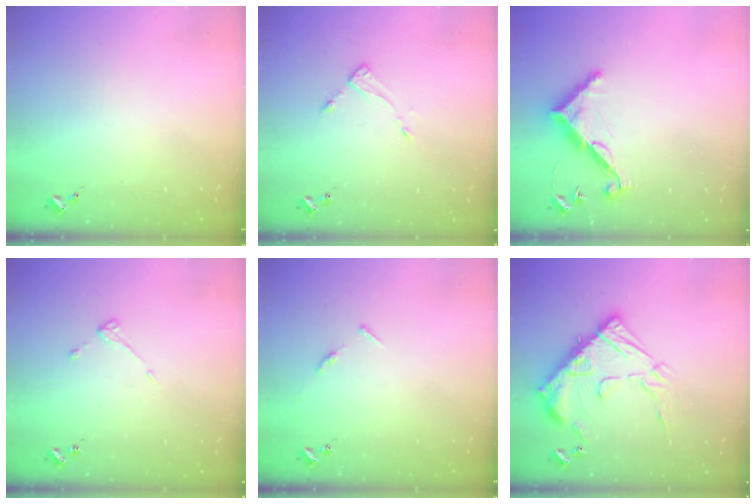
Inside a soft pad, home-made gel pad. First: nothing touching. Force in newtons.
{"total": 3.4, "press": 3.4, "slide": 0.4}
{"total": 10.6, "press": 10.6, "slide": 0.4}
{"total": 3.0, "press": 3.0, "slide": 0.6}
{"total": 4.5, "press": 4.4, "slide": 0.5}
{"total": 20.3, "press": 20.3, "slide": 1.1}